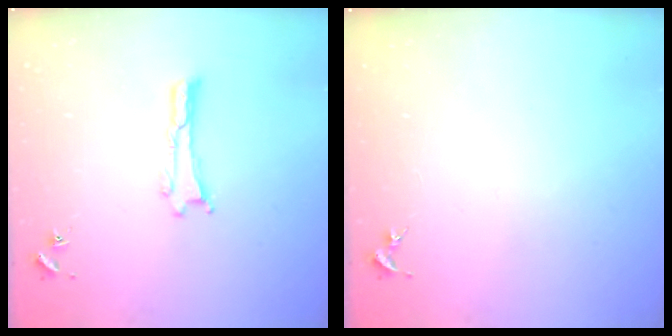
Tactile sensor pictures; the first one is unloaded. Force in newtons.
{"total": 0.0}